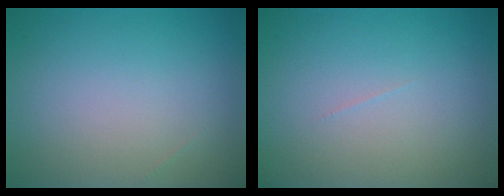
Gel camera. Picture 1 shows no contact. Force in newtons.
{"total": 0.0}